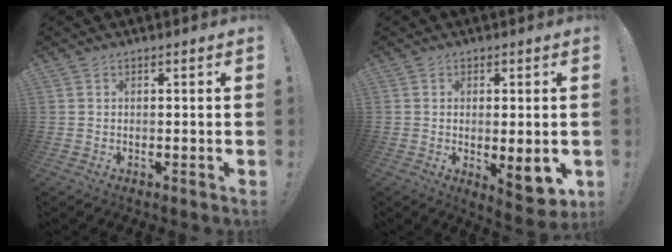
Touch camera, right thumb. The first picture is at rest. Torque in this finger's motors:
{"motor_torque": [0.12, 0.57, 0.54, 0.58, -0.03]}